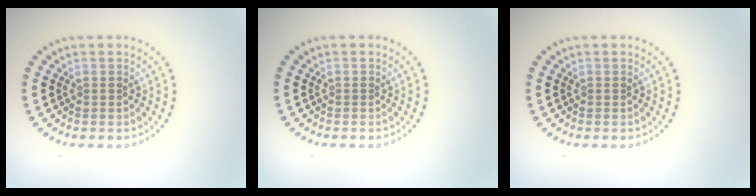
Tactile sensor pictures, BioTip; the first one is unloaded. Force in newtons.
{"total": 0.0}
{"total": 0.0}